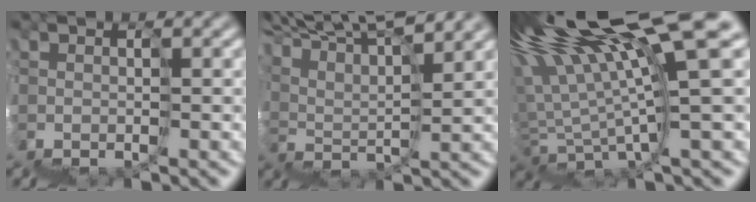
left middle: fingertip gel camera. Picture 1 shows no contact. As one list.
[{"total": 9.5, "force": [9.1, 0.8, 2.7], "torque": [-0.058, 0.032, 0.135]}, {"total": 11.0, "force": [4.7, 0.9, 9.9], "torque": [-0.173, 0.014, 0.104]}]